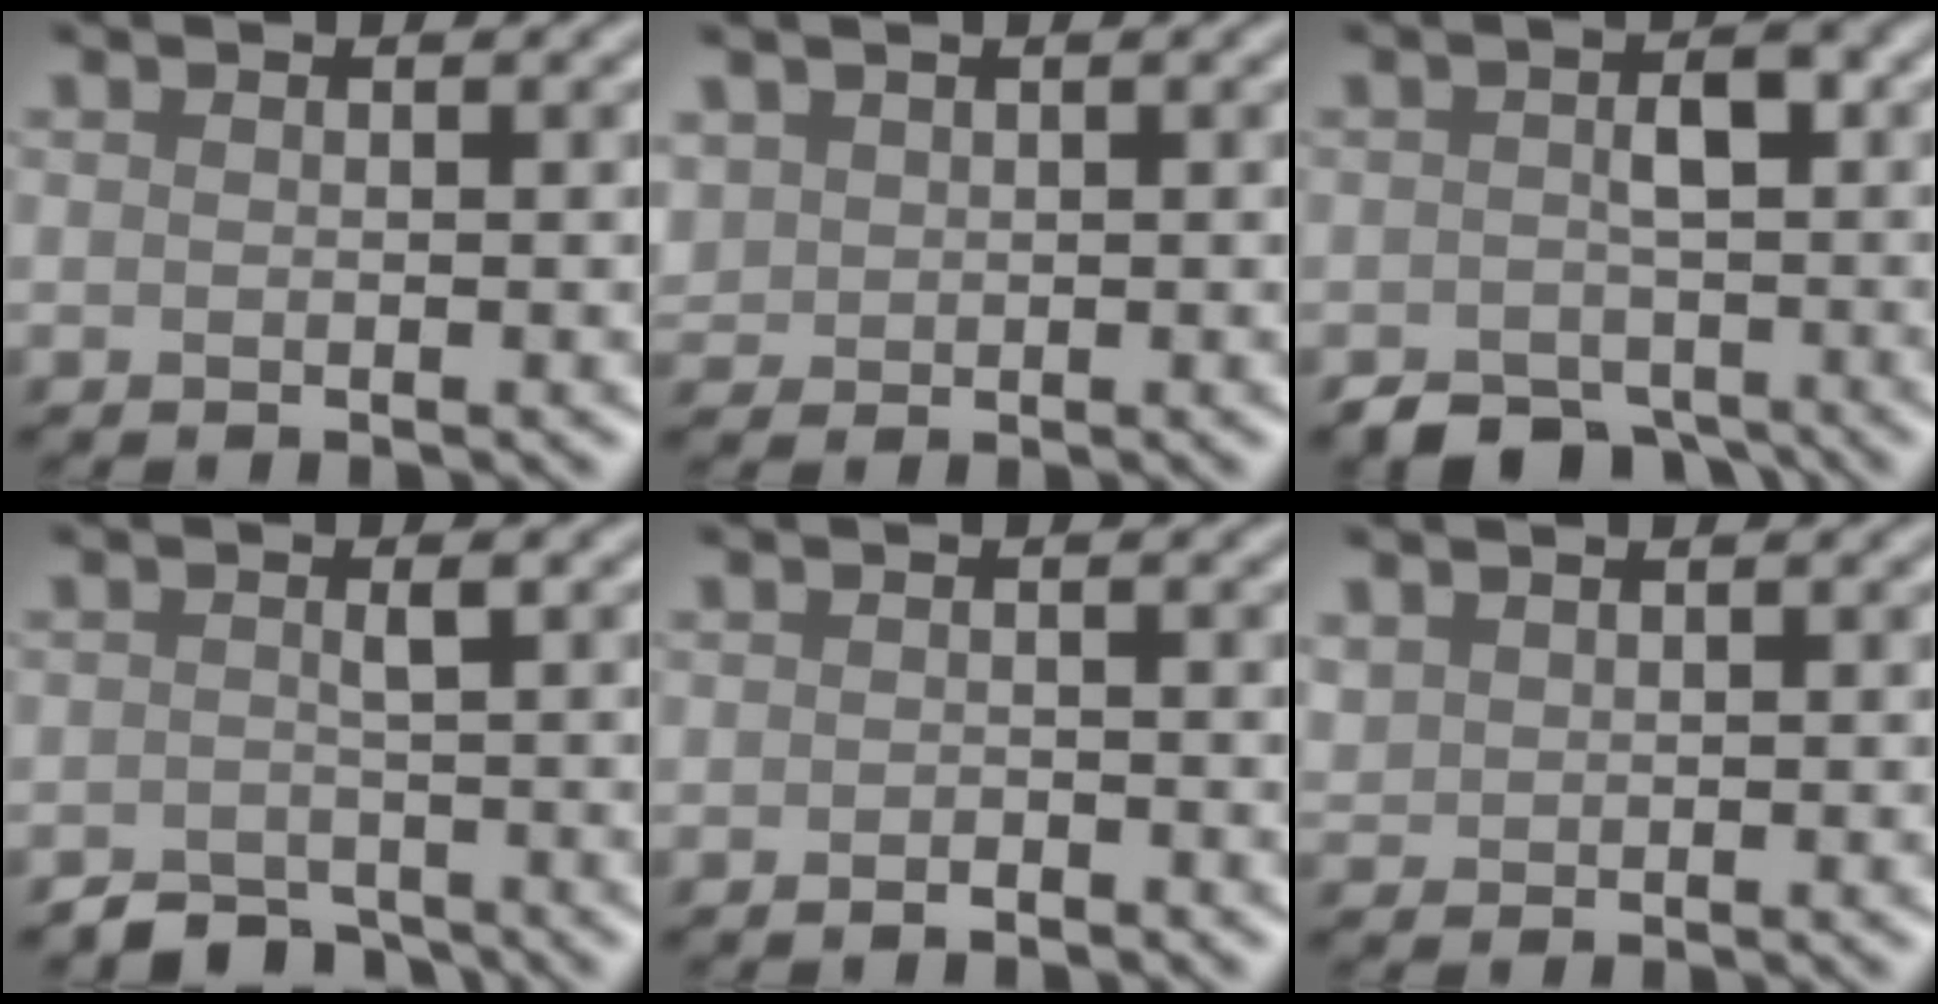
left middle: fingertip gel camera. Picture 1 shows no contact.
{"total": 1.0, "force": [0.6, 0.9, -0.1], "torque": [-0.011, 0.006, 0.026]}
{"total": 4.4, "force": [-2.9, 2.4, 2.2], "torque": [-0.020, 0.001, -0.045]}
{"total": 2.5, "force": [-2.5, 0.2, 0.4], "torque": [-0.003, 0.003, -0.039]}
{"total": 1.0, "force": [-1.0, -0.2, -0.1], "torque": [-0.002, 0.000, -0.008]}
{"total": 0.8, "force": [0.7, 0.3, -0.2], "torque": [-0.006, 0.009, 0.028]}